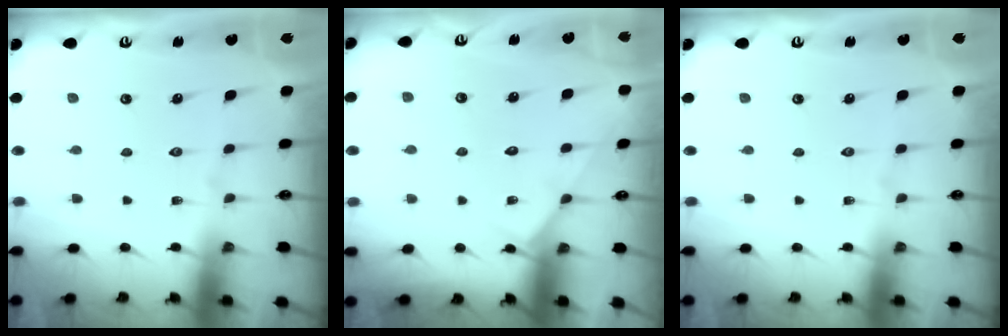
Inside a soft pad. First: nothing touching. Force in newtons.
{"total": 2.8, "press": 2.7, "slide": 0.4}
{"total": 0.0}